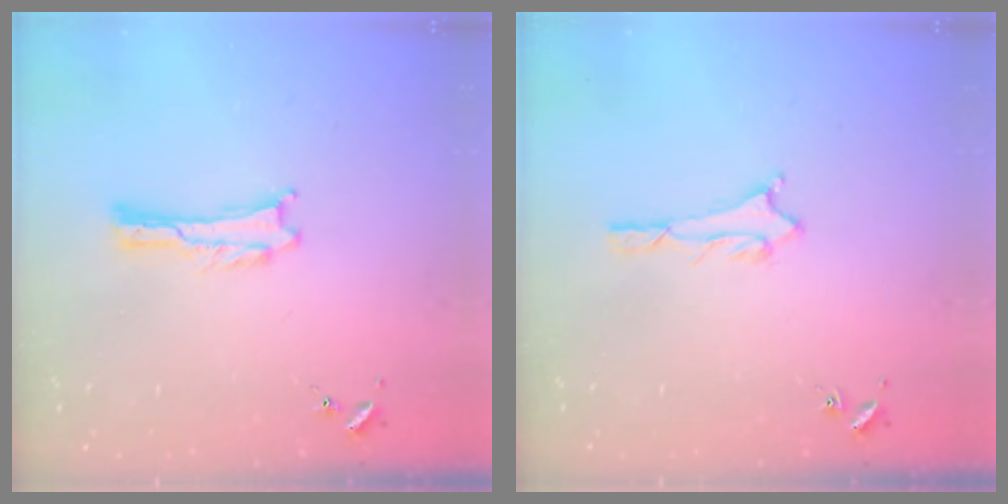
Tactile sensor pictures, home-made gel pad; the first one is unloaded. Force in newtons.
{"total": 1.5, "press": 1.5, "slide": 0.1}